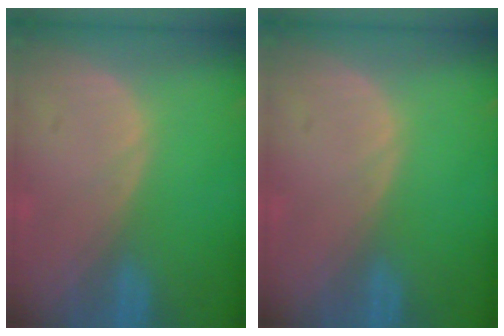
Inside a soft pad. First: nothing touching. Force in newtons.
{"total": 0.0}